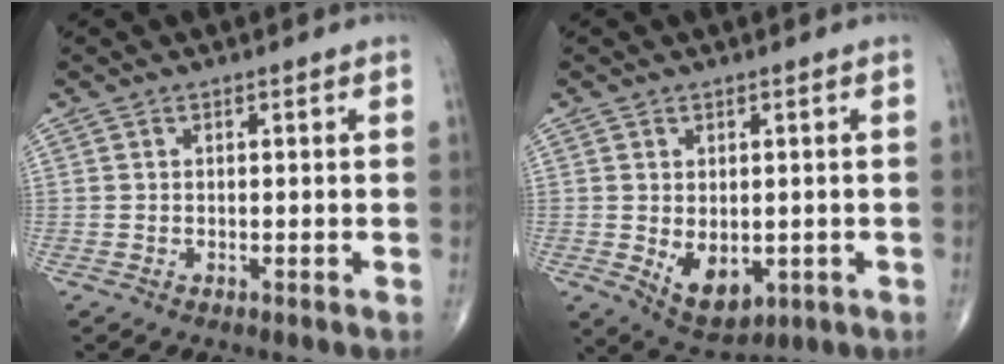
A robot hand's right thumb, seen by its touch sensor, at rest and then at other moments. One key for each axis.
{"total": 7.6, "fx": -1.3, "fy": 4.8, "fz": 5.8, "tx": -0.069, "ty": -0.012, "tz": -0.001}